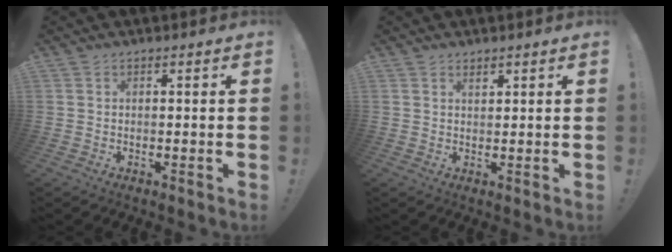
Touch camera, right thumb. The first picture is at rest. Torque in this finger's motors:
{"motor_torque": [-0.13, 0.27, 0.29, 0.15, -0.03]}